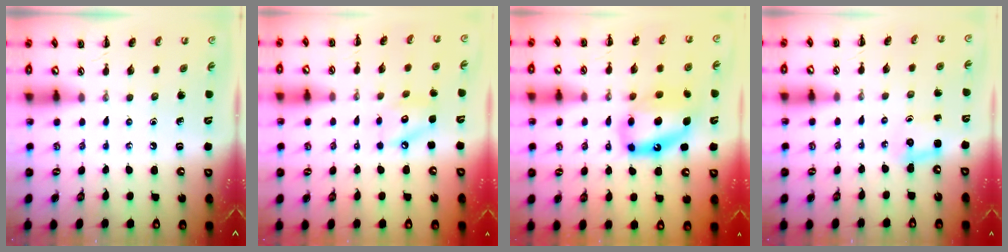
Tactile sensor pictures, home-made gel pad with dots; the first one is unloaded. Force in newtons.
{"total": 7.2, "press": 7.2, "slide": 0.4}
{"total": 12.3, "press": 11.9, "slide": 3.1}
{"total": 2.8, "press": 2.7, "slide": 0.9}